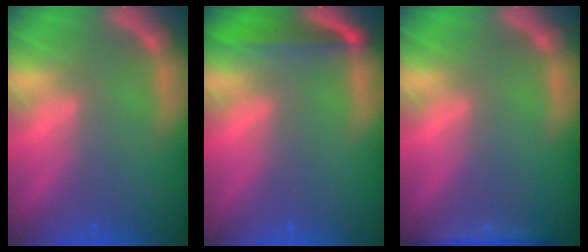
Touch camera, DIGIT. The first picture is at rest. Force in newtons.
{"total": 4.0}
{"total": 2.4}